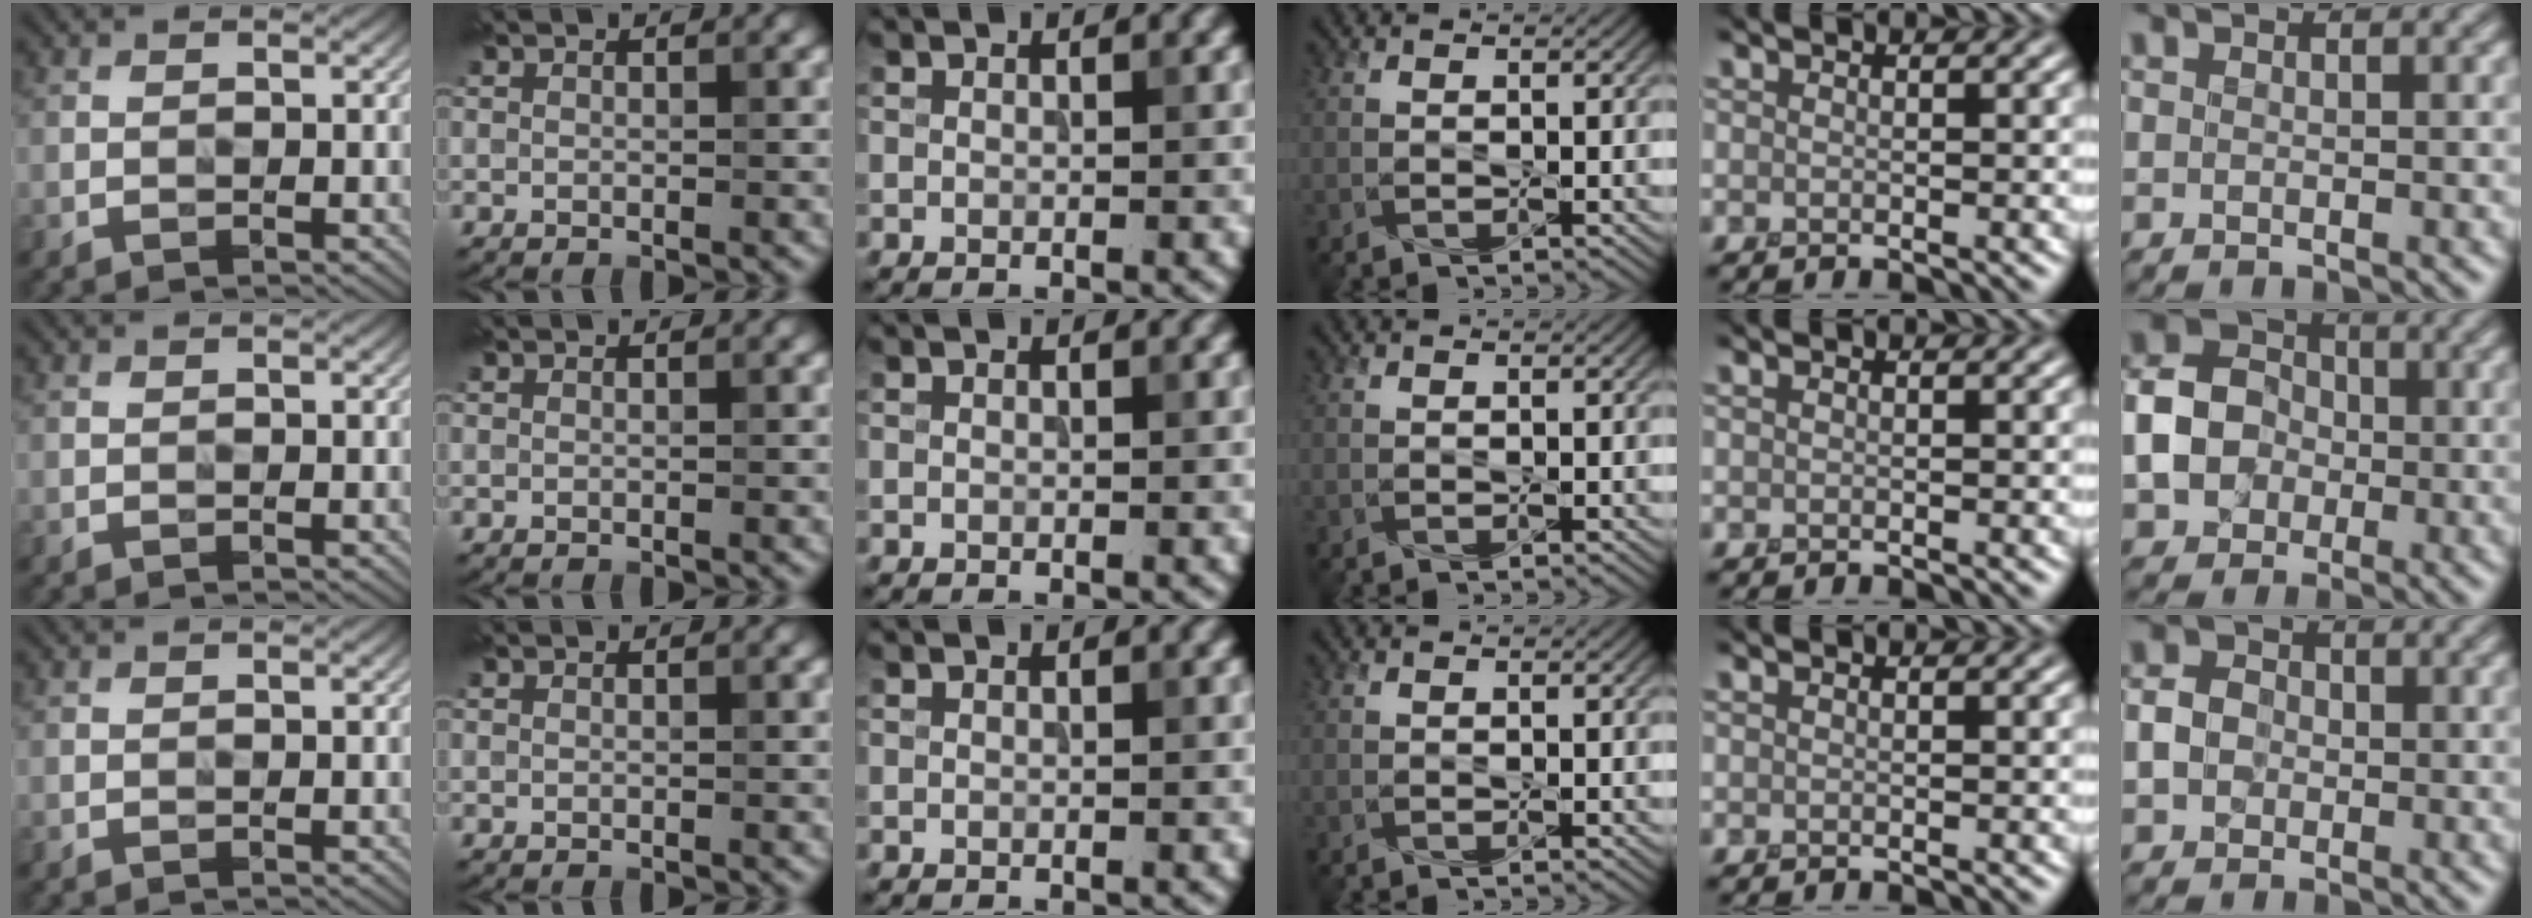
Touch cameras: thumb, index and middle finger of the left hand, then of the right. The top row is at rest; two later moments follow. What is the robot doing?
{"motion": "press", "object": "button"}